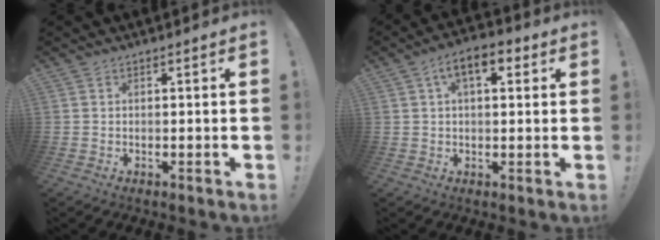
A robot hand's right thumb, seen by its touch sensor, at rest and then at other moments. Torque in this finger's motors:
{"motor_torque": [0.24, 1.59, 0.70, 0.17, 0.02]}